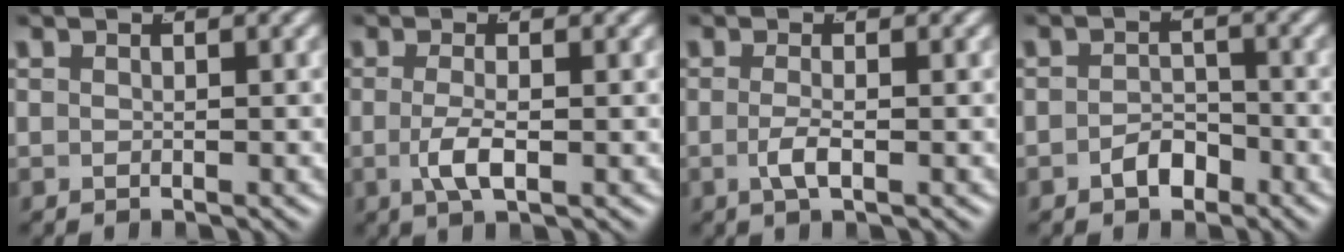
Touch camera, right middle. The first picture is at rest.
{"total": 2.4, "force": [-0.8, 0.2, 2.3], "torque": [-0.048, -0.015, -0.007]}
{"total": 1.7, "force": [-0.8, -0.2, 1.5], "torque": [-0.032, -0.012, -0.010]}
{"total": 2.4, "force": [-1.9, 1.3, 0.8], "torque": [-0.002, -0.005, -0.031]}